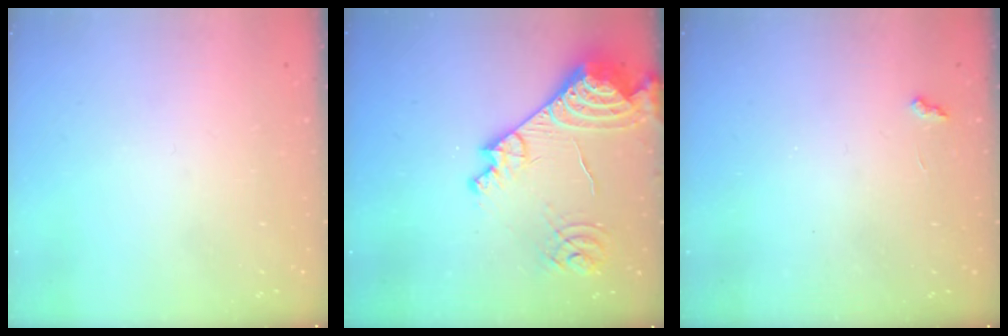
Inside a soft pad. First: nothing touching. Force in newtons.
{"total": 19.2, "press": 19.1, "slide": 2.0}
{"total": 2.3, "press": 2.3, "slide": 0.5}